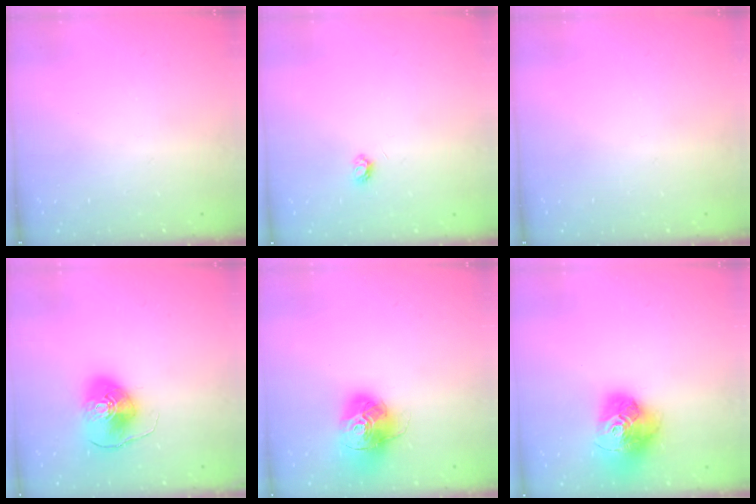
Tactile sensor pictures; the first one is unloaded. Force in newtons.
{"total": 3.9, "press": 3.8, "slide": 0.6}
{"total": 0.0}
{"total": 10.3, "press": 10.2, "slide": 1.5}
{"total": 17.2, "press": 17.1, "slide": 2.0}
{"total": 18.4, "press": 18.3, "slide": 2.0}